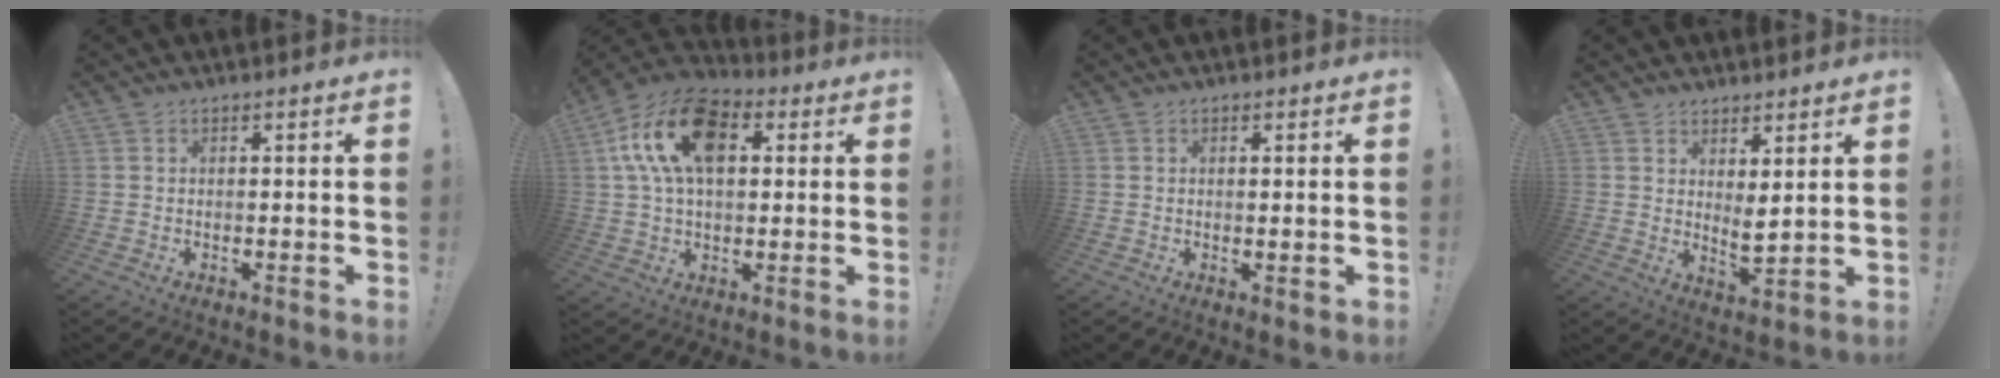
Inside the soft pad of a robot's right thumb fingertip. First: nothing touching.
{"total": 18.8, "force": [5.9, 11.3, 13.8], "torque": [-0.249, -0.003, 0.104]}
{"total": 1.2, "force": [0.6, 0.3, 0.9], "torque": [-0.005, -0.004, 0.008]}
{"total": 4.7, "force": [3.2, 1.1, 3.3], "torque": [-0.050, -0.030, 0.058]}